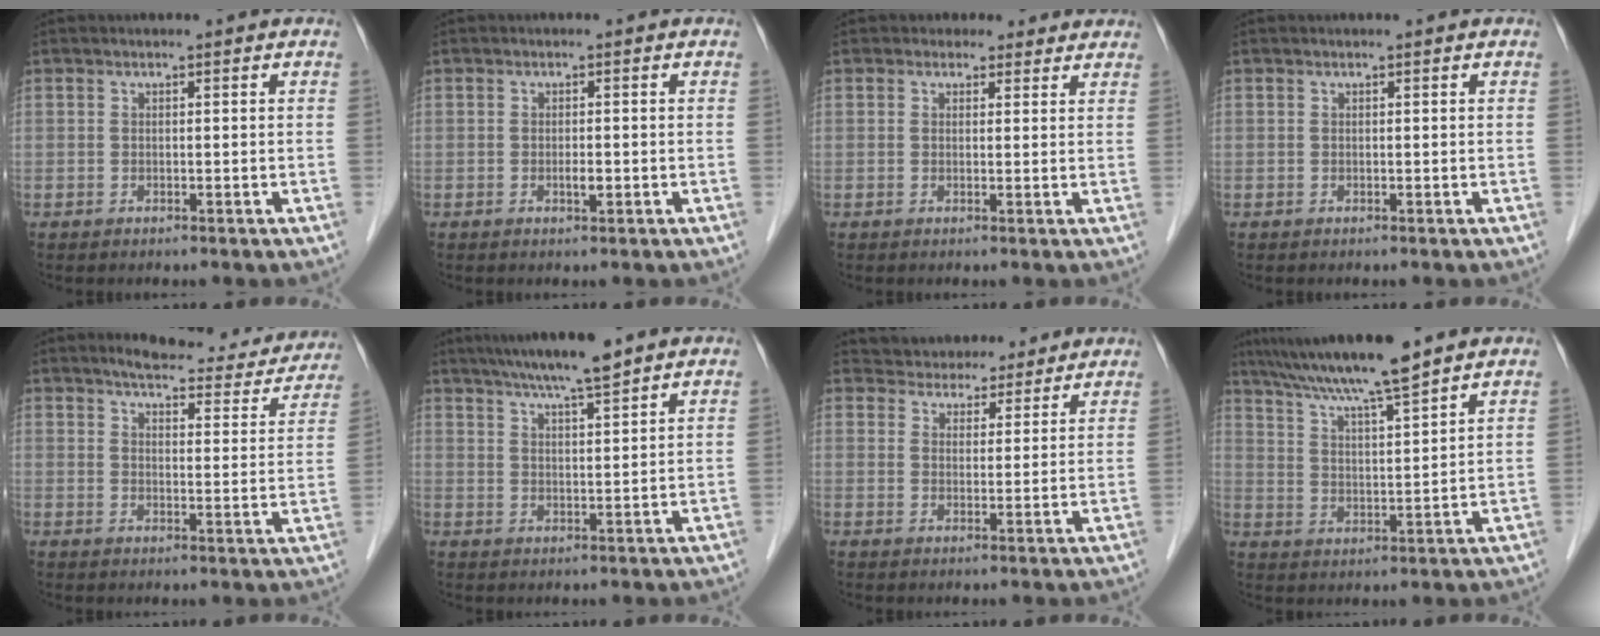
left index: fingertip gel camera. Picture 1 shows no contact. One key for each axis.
{"total": 1.2, "fx": -0.5, "fy": 0.4, "fz": 1.1, "tx": -0.020, "ty": -0.004, "tz": -0.007}
{"total": 3.5, "fx": 2.8, "fy": 2.1, "fz": 0.0, "tx": 0.010, "ty": 0.005, "tz": 0.026}
{"total": 0.0}
{"total": 15.6, "fx": 14.1, "fy": 3.8, "fz": 5.5, "tx": -0.047, "ty": -0.014, "tz": 0.160}
{"total": 8.2, "fx": 6.8, "fy": 0.0, "fz": 4.6, "tx": -0.074, "ty": 0.014, "tz": 0.111}
{"total": 8.9, "fx": 8.2, "fy": 3.1, "fz": 1.1, "tx": -0.004, "ty": 0.017, "tz": 0.108}
{"total": 12.0, "fx": 10.1, "fy": -0.6, "fz": 6.4, "tx": -0.116, "ty": 0.014, "tz": 0.174}